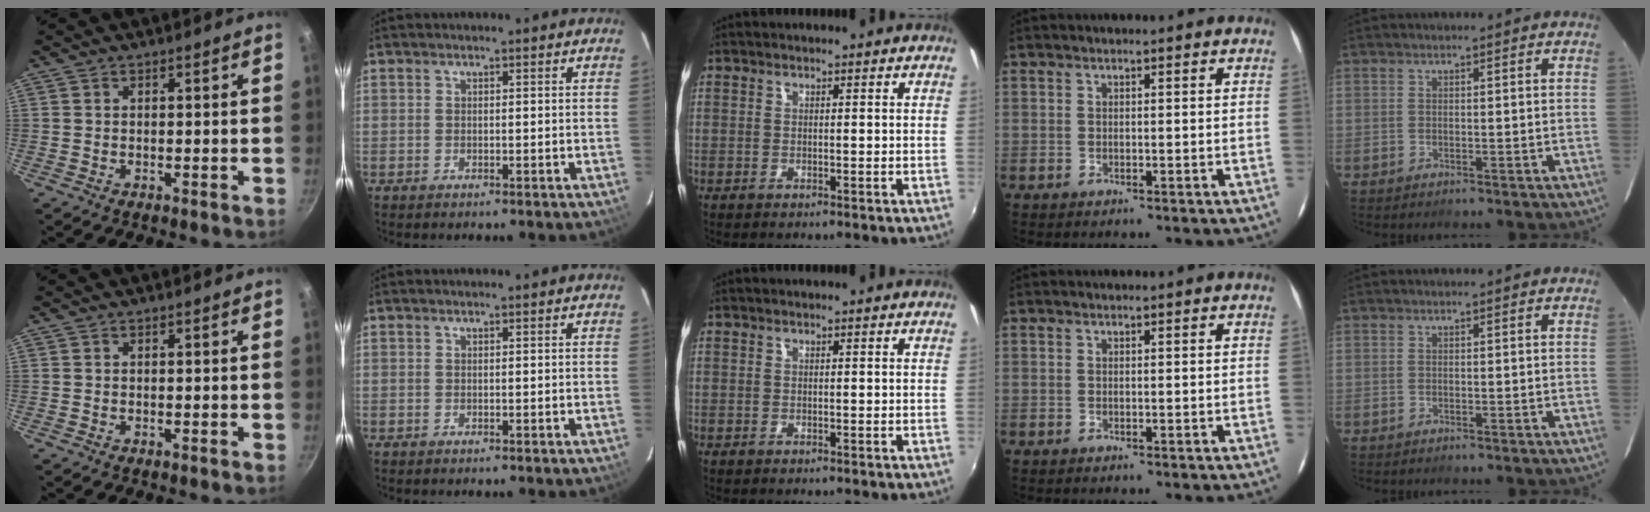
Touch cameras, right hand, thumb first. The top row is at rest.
{}